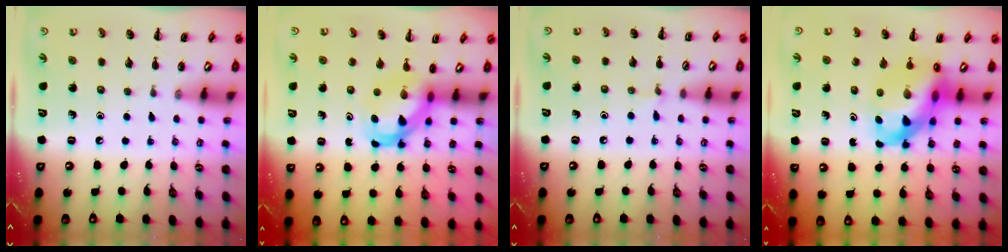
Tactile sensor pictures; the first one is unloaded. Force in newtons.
{"total": 5.2, "press": 5.0, "slide": 1.3}
{"total": 3.9, "press": 3.6, "slide": 1.4}
{"total": 13.9, "press": 13.4, "slide": 3.7}